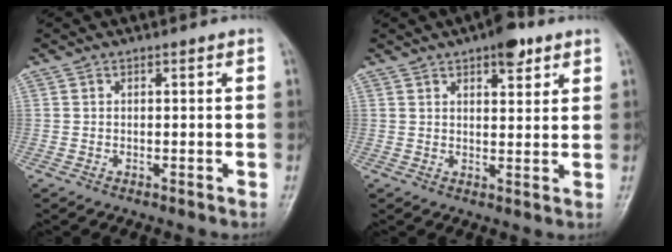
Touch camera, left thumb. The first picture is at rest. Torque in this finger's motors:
{"motor_torque": [0.92, 0.40, 0.67, -0.32, 0.01]}